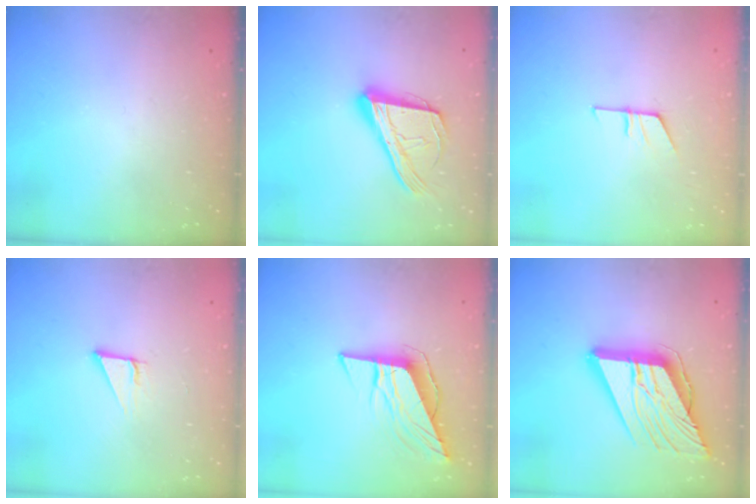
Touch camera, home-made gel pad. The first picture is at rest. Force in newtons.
{"total": 17.8, "press": 17.7, "slide": 2.4}
{"total": 5.1, "press": 5.1, "slide": 0.4}
{"total": 2.9, "press": 2.9, "slide": 0.1}
{"total": 9.3, "press": 9.2, "slide": 1.6}
{"total": 24.5, "press": 24.3, "slide": 3.0}